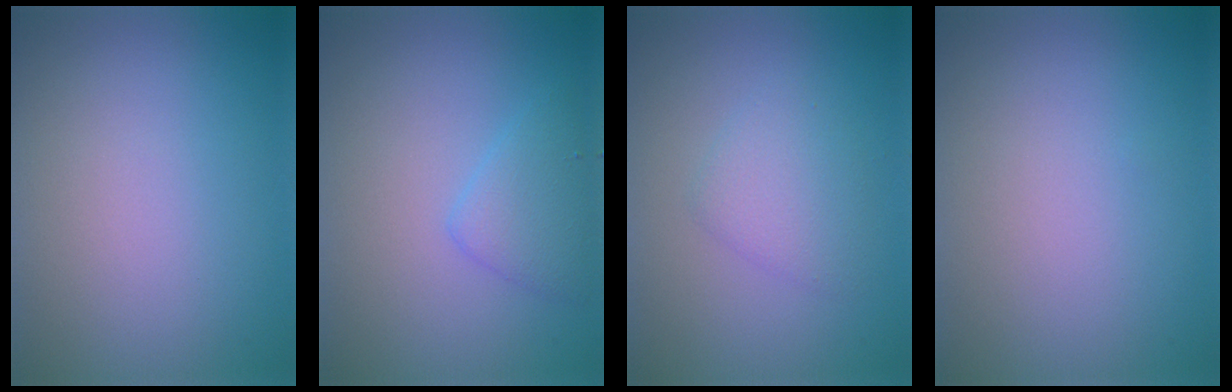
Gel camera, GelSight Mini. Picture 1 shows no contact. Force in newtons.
{"total": 2.5, "press": 2.5, "slide": 0.1}
{"total": 2.4, "press": 2.4, "slide": 0.1}
{"total": 0.0}